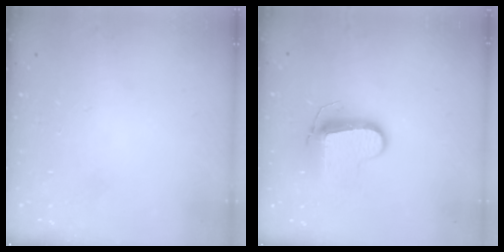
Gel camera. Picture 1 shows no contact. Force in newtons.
{"total": 9.7, "press": 9.7, "slide": 0.4}